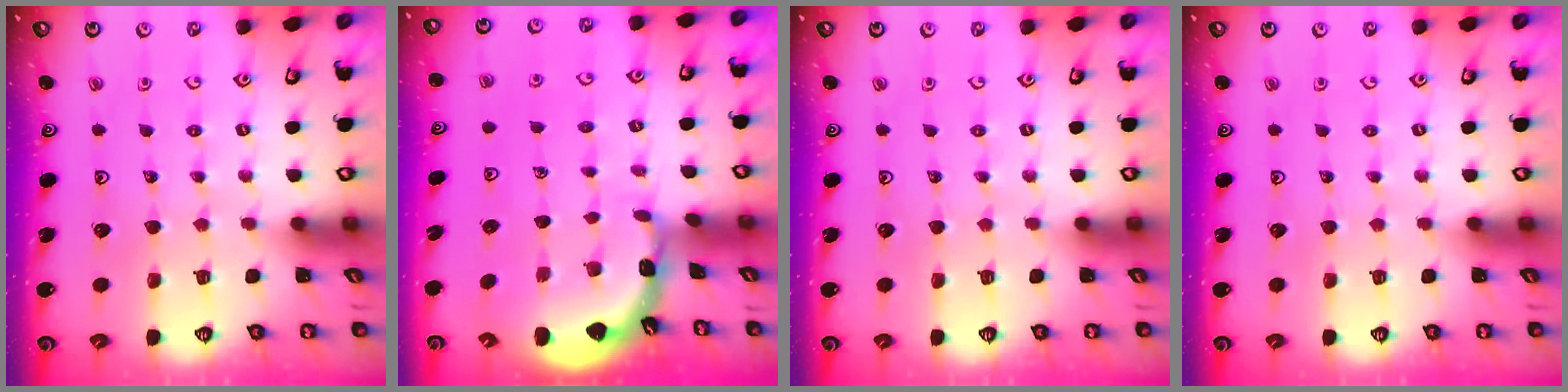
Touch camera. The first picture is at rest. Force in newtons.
{"total": 1.8, "press": 1.8, "slide": 0.1}
{"total": 0.0}
{"total": 0.0}